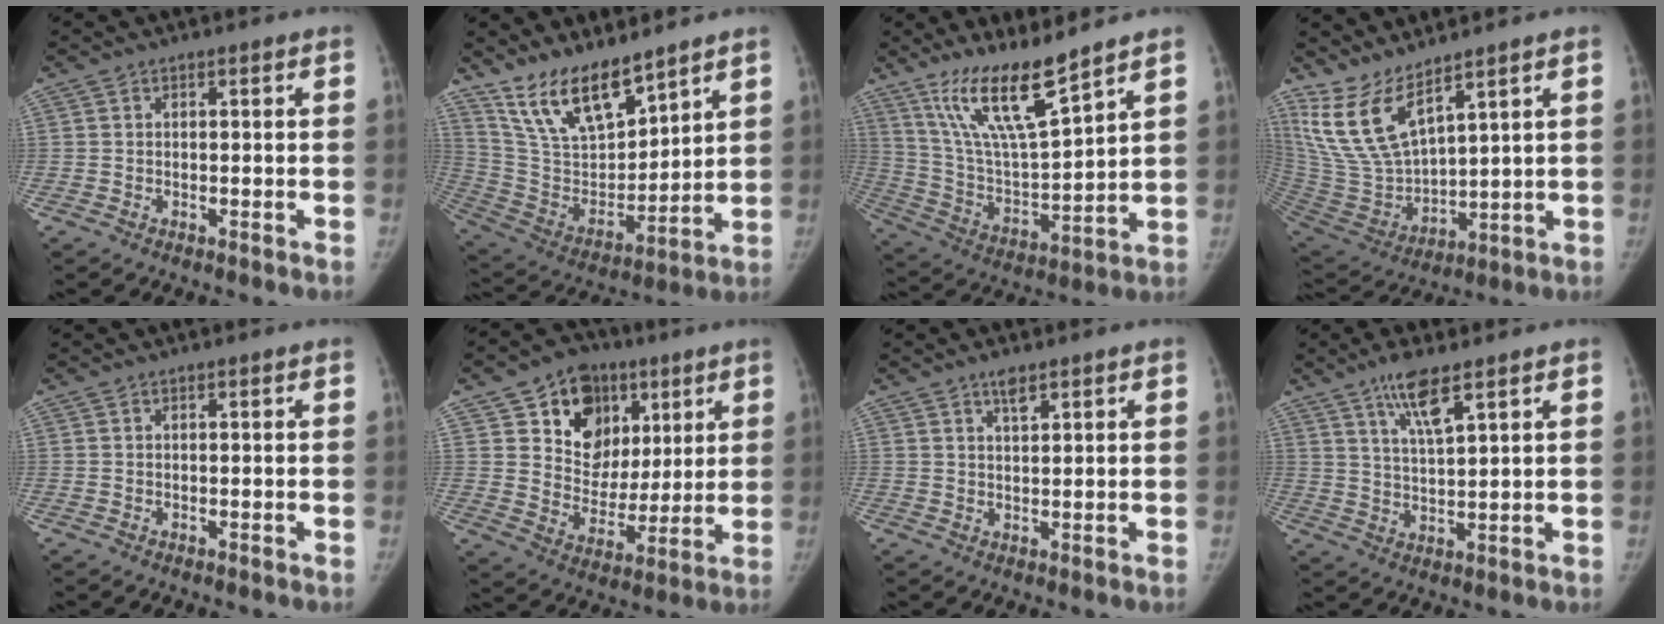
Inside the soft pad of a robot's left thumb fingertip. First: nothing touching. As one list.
[{"total": 15.4, "force": [12.0, 5.4, 7.9], "torque": [-0.112, -0.069, 0.239]}, {"total": 15.0, "force": [10.9, 2.2, 10.0], "torque": [-0.173, -0.069, 0.220]}, {"total": 12.7, "force": [9.6, 3.6, 7.5], "torque": [-0.139, -0.064, 0.218]}, {"total": 0.0}, {"total": 16.5, "force": [7.6, 12.9, 6.9], "torque": [-0.058, -0.018, 0.126]}, {"total": 2.6, "force": [1.8, 0.9, 1.6], "torque": [-0.025, -0.009, 0.033]}, {"total": 7.1, "force": [4.5, 1.4, 5.4], "torque": [-0.102, -0.024, 0.089]}]